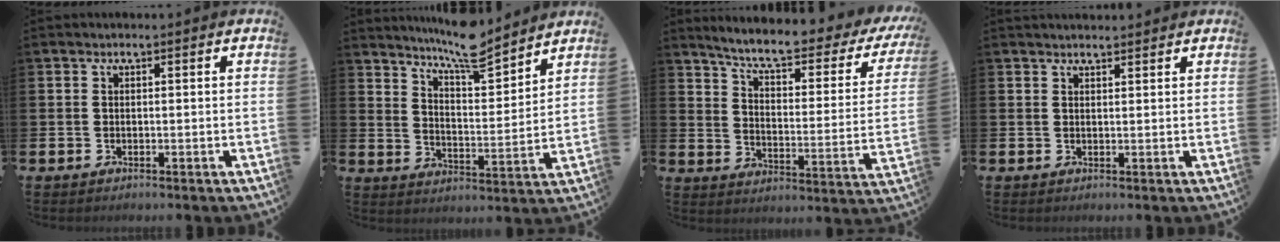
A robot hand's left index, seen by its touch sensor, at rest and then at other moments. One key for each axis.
{"total": 8.5, "fx": 8.0, "fy": 1.1, "fz": 2.7, "tx": -0.070, "ty": -0.053, "tz": 0.142}
{"total": 6.9, "fx": 5.8, "fy": 1.3, "fz": 3.6, "tx": -0.088, "ty": -0.046, "tz": 0.090}
{"total": 1.5, "fx": 1.5, "fy": 0.3, "fz": 0.2, "tx": 0.003, "ty": -0.005, "tz": 0.026}